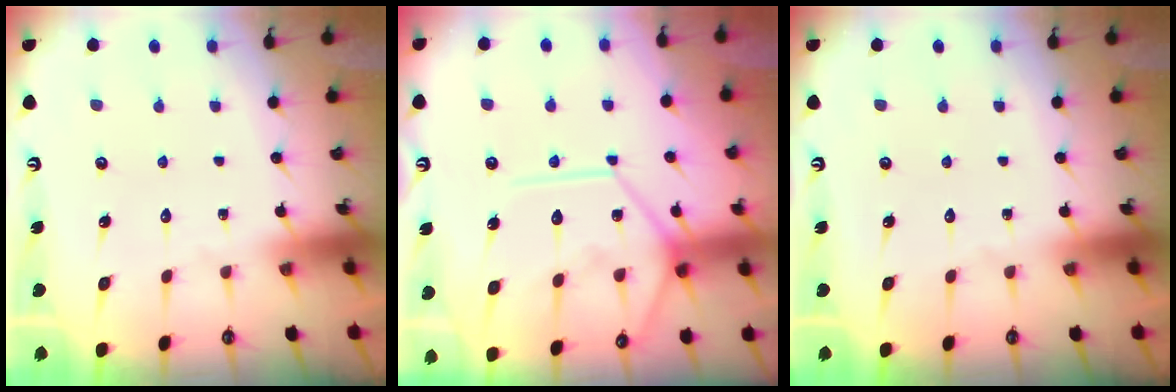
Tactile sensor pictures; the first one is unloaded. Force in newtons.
{"total": 13.4, "press": 13.3, "slide": 1.5}
{"total": 0.0}